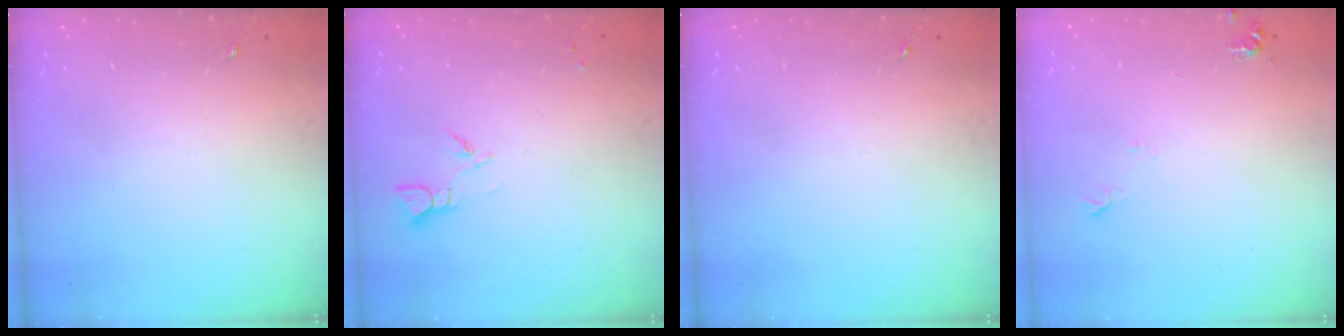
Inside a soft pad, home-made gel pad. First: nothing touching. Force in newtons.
{"total": 3.3, "press": 3.3, "slide": 0.4}
{"total": 0.0}
{"total": 5.5, "press": 5.5, "slide": 0.7}